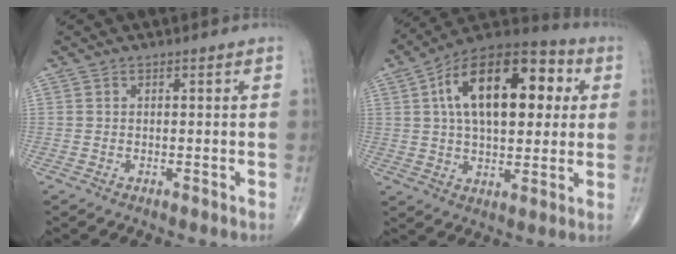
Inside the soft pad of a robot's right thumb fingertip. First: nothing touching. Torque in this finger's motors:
{"motor_torque": [0.07, 0.87, 1.55, 0.80, 0.29]}